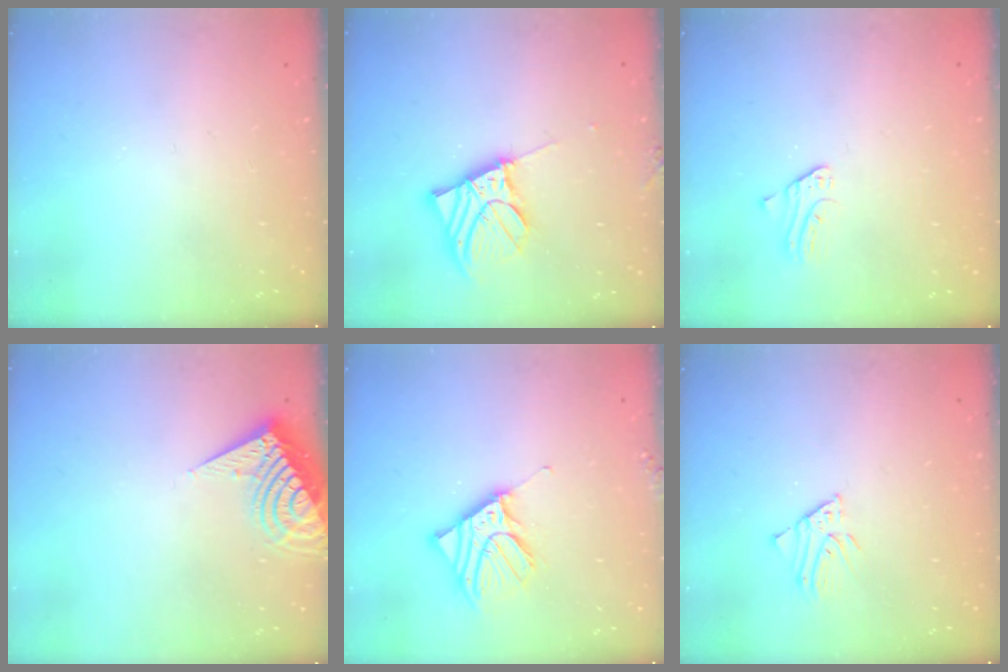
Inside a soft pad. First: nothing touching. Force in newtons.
{"total": 12.6, "press": 12.4, "slide": 2.0}
{"total": 2.0, "press": 2.0, "slide": 0.2}
{"total": 11.4, "press": 11.3, "slide": 1.5}
{"total": 11.1, "press": 10.9, "slide": 2.2}
{"total": 2.5, "press": 2.5, "slide": 0.2}